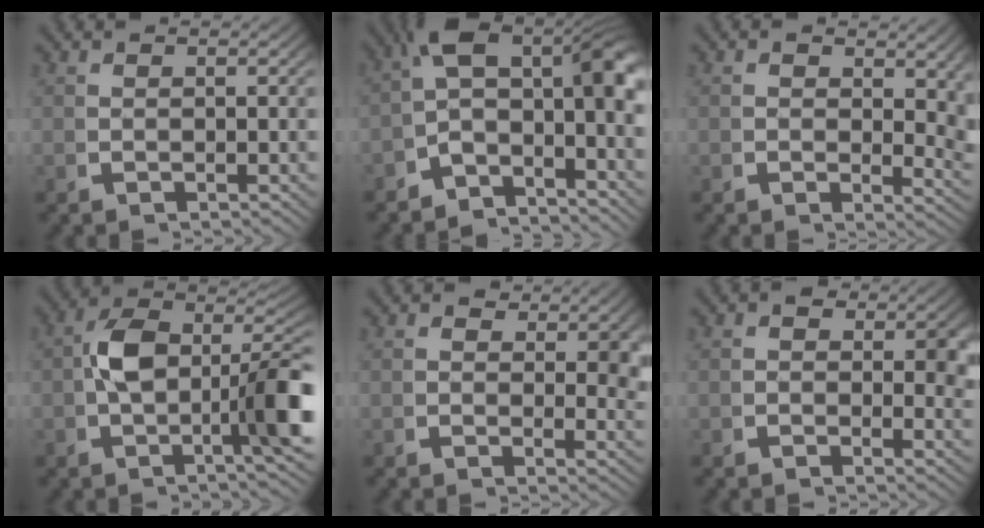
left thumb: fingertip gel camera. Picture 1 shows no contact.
{"total": 12.2, "force": [0.3, 8.4, 8.9], "torque": [-0.129, -0.003, -0.025]}
{"total": 3.6, "force": [1.5, 2.1, 2.5], "torque": [-0.017, -0.013, 0.019]}
{"total": 9.2, "force": [-0.6, 4.7, 7.9], "torque": [-0.140, -0.007, -0.017]}
{"total": 3.3, "force": [1.2, 2.0, 2.3], "torque": [-0.022, -0.016, 0.019]}
{"total": 3.0, "force": [0.3, 2.2, 2.1], "torque": [-0.022, -0.009, -0.004]}